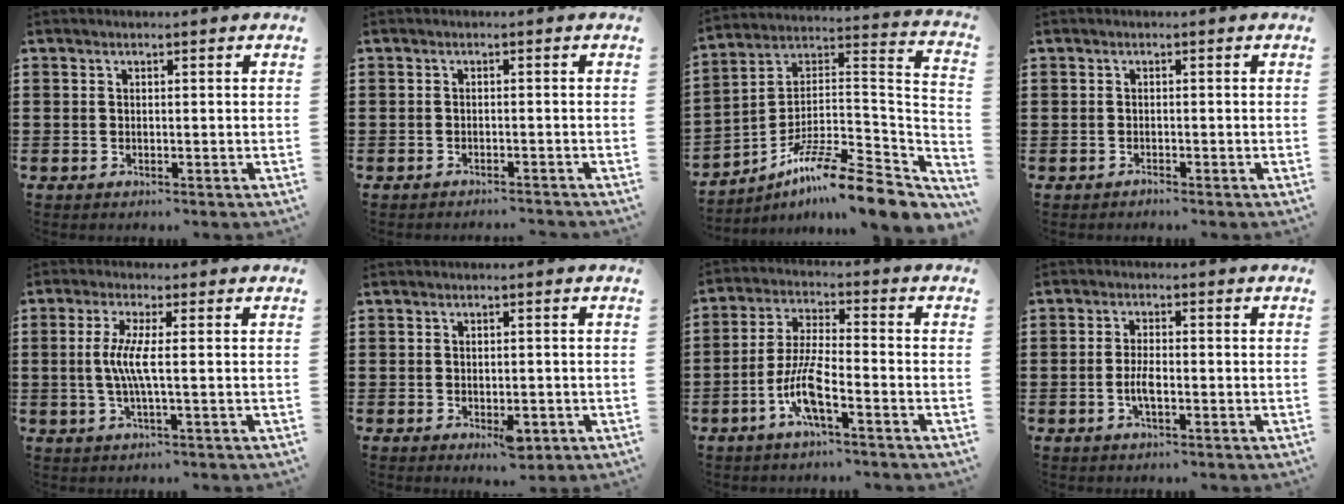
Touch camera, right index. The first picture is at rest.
{"total": 1.0, "force": [-1.0, 0.0, 0.1], "torque": [-0.005, 0.002, -0.021]}
{"total": 12.3, "force": [-9.4, 1.3, 7.7], "torque": [-0.124, 0.010, -0.178]}
{"total": 0.7, "force": [-0.7, 0.2, -0.1], "torque": [0.000, 0.003, -0.015]}
{"total": 4.8, "force": [-0.2, 0.0, 4.8], "torque": [-0.112, -0.014, -0.013]}
{"total": 2.6, "force": [-1.1, 1.3, 1.9], "torque": [-0.033, 0.002, -0.019]}
{"total": 7.7, "force": [-3.8, 1.2, 6.6], "torque": [-0.155, -0.012, -0.079]}
{"total": 2.9, "force": [-0.9, 0.9, 2.6], "torque": [-0.063, -0.002, -0.021]}